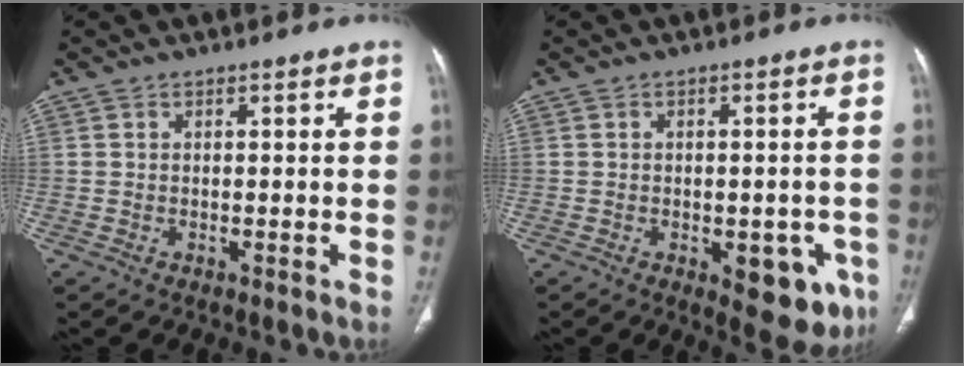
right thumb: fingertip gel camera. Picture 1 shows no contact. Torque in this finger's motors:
{"motor_torque": [1.17, 1.39, -0.17, 0.03, 0.17]}